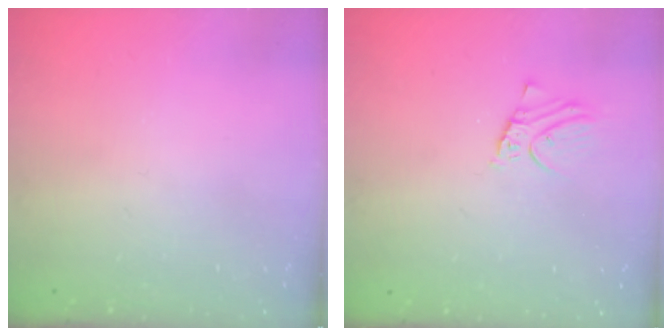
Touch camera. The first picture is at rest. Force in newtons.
{"total": 3.5, "press": 3.5, "slide": 0.2}